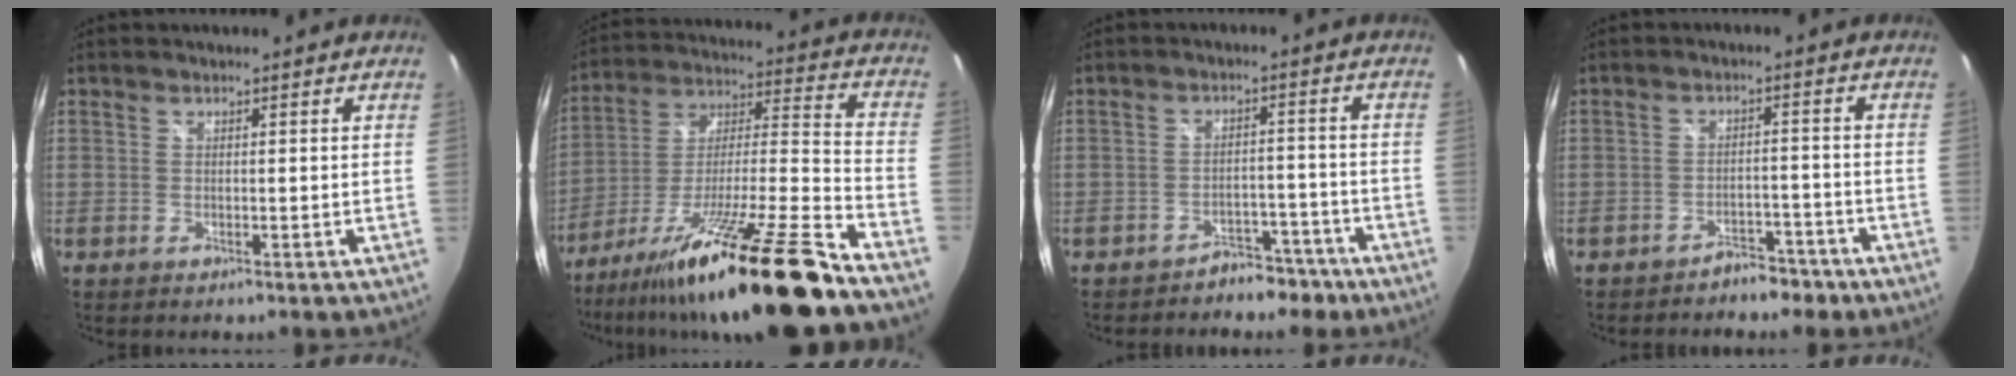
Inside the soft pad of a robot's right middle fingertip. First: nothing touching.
{"total": 23.2, "force": [-17.3, -0.7, 15.5], "torque": [-0.243, -0.022, -0.291]}
{"total": 5.7, "force": [-4.7, 3.1, 1.0], "torque": [-0.021, 0.024, -0.057]}
{"total": 4.6, "force": [-3.8, 2.4, 0.9], "torque": [-0.022, 0.017, -0.048]}